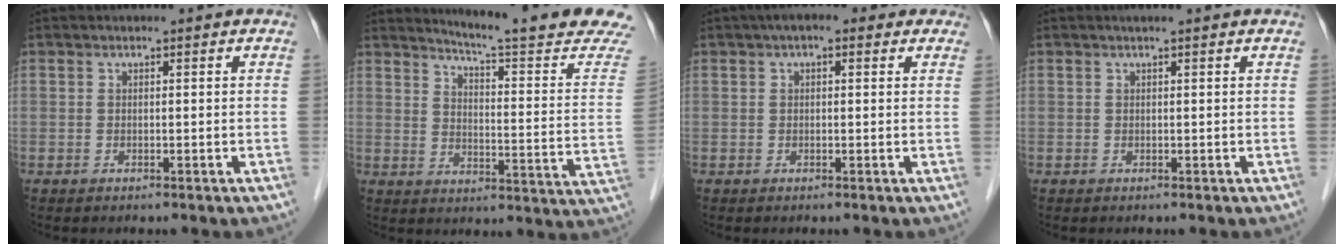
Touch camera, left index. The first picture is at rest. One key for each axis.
{"total": 17.7, "fx": 16.5, "fy": -1.7, "fz": 6.3, "tx": -0.097, "ty": -0.109, "tz": 0.194}
{"total": 5.2, "fx": 3.2, "fy": 2.4, "fz": 3.3, "tx": -0.044, "ty": 0.036, "tz": 0.038}
{"total": 1.4, "fx": 1.1, "fy": -0.1, "fz": 0.9, "tx": -0.012, "ty": 0.015, "tz": 0.019}